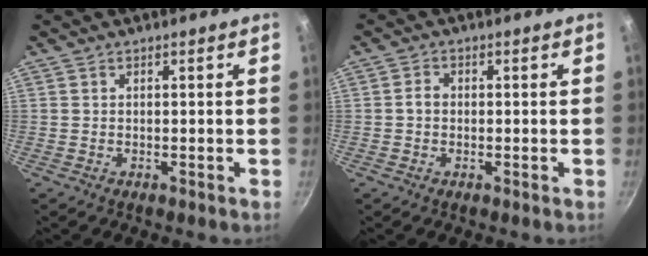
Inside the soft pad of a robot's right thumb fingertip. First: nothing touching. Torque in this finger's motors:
{"motor_torque": [-0.26, 0.56, 0.15, 0.28, 0.04]}